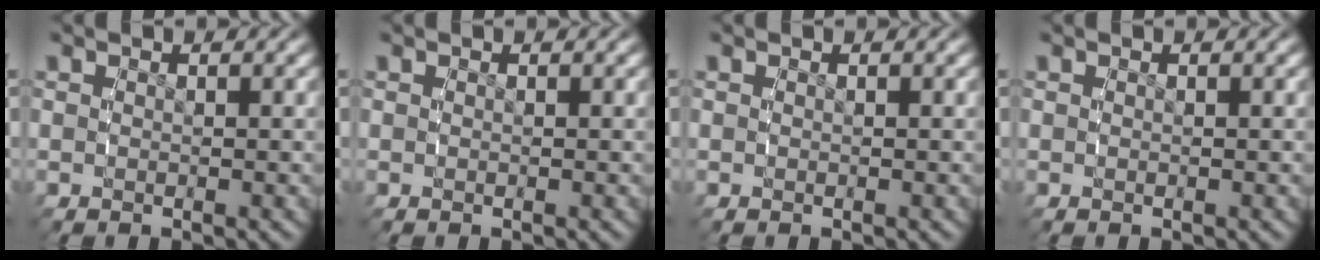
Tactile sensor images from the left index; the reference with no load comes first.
{"total": 0.0}
{"total": 0.0}
{"total": 0.0}